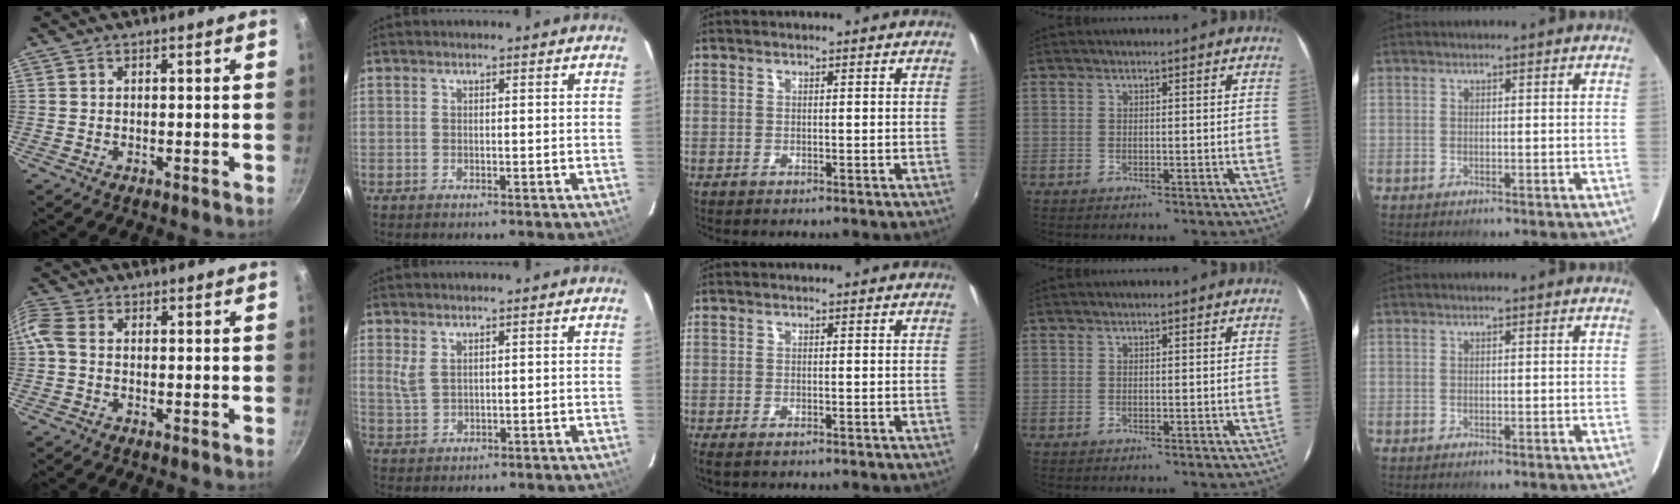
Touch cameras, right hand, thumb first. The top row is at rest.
{"thumb": {"total": 3.7, "force": [-0.4, 2.6, 2.6], "torque": [-0.064, 0.011, -0.021]}, "index": {"total": 2.5, "force": [1.4, 1.1, 1.7], "torque": [-0.035, -0.002, 0.030]}, "middle": {"total": 2.2, "force": [-1.6, 0.5, 1.4], "torque": [-0.027, -0.011, -0.027]}}